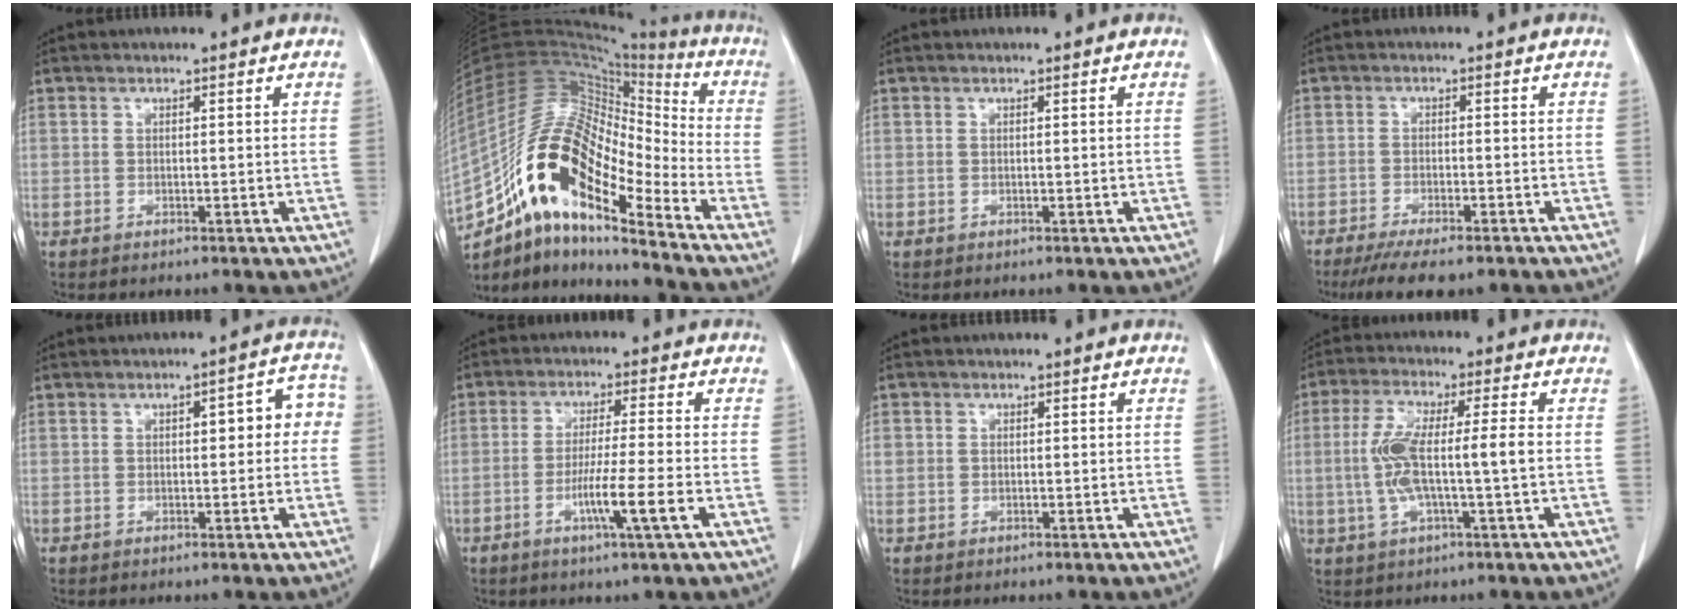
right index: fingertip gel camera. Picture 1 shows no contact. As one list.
[{"total": 19.8, "force": [-12.1, 5.8, 14.6], "torque": [-0.286, 0.037, -0.215]}, {"total": 0.0}, {"total": 9.4, "force": [-7.5, 1.9, 5.4], "torque": [-0.073, -0.013, -0.113]}, {"total": 6.0, "force": [0.9, 2.3, 5.4], "torque": [-0.056, 0.033, 0.006]}, {"total": 7.4, "force": [-2.6, -0.9, 6.9], "torque": [-0.121, -0.016, -0.051]}, {"total": 1.1, "force": [0.2, 1.0, 0.3], "torque": [0.000, 0.009, 0.004]}, {"total": 8.7, "force": [-0.6, 0.8, 8.6], "torque": [-0.178, 0.012, -0.014]}]